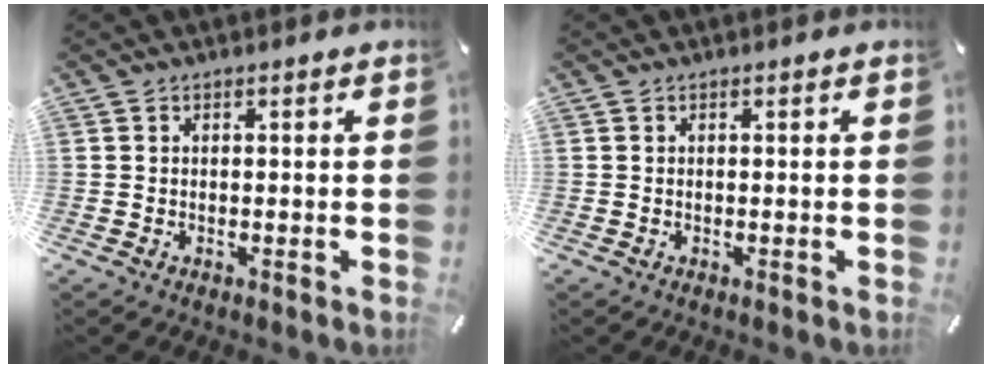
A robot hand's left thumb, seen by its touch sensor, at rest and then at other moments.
{"total": 0.0}